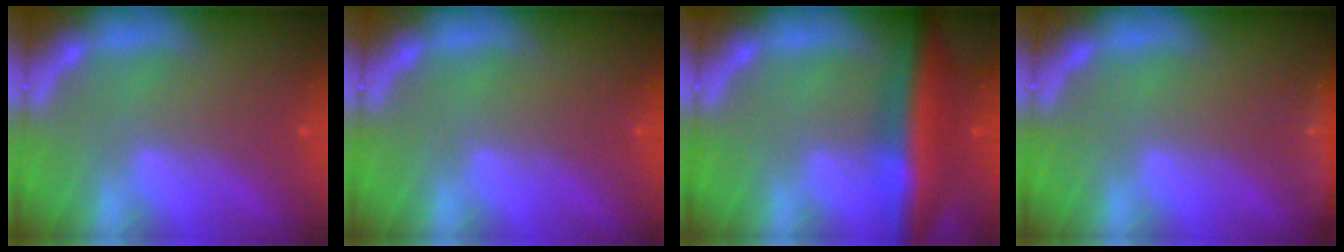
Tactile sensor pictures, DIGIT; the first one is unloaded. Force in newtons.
{"total": 0.0}
{"total": 7.5}
{"total": 2.4}